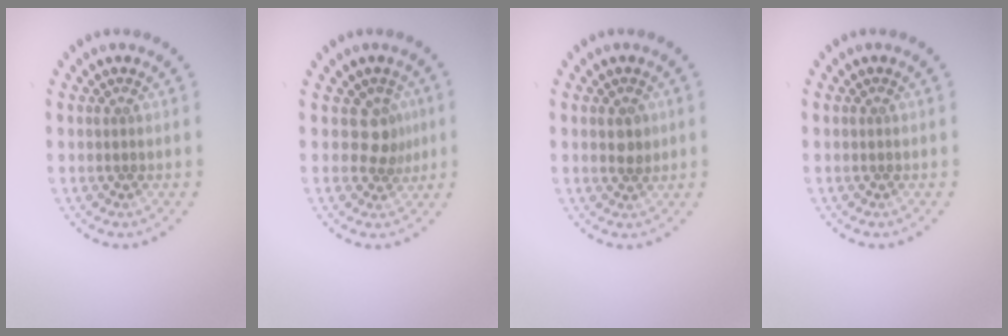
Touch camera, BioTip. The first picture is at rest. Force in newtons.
{"total": 2.2, "press": 1.7, "slide": 1.4}
{"total": 1.7, "press": 1.7, "slide": 0.4}
{"total": 0.0}